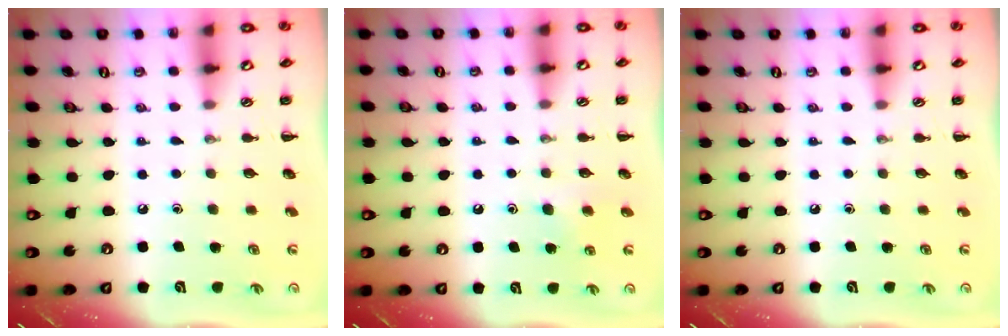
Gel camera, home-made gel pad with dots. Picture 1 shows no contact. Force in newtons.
{"total": 4.8, "press": 4.5, "slide": 1.7}
{"total": 0.0}